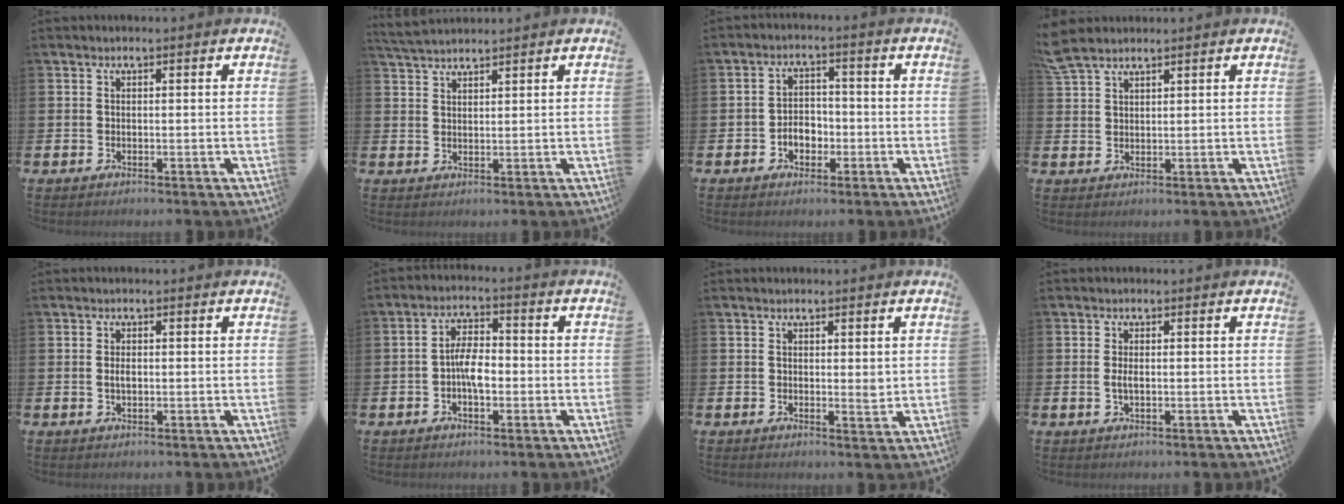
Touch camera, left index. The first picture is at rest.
{"total": 3.2, "force": [3.1, 0.4, 0.6], "torque": [-0.015, -0.011, 0.058]}
{"total": 3.5, "force": [-1.2, 2.6, 2.0], "torque": [-0.027, 0.000, -0.030]}
{"total": 3.6, "force": [3.2, 1.3, 0.9], "torque": [-0.014, -0.009, 0.057]}
{"total": 1.2, "force": [0.2, 0.6, 1.0], "torque": [-0.015, 0.002, 0.001]}
{"total": 4.2, "force": [-1.1, 2.0, 3.5], "torque": [-0.050, 0.005, -0.023]}
{"total": 1.4, "force": [0.7, 0.6, 1.0], "torque": [-0.001, -0.009, 0.007]}
{"total": 1.5, "force": [0.0, 0.6, 1.4], "torque": [-0.022, 0.000, -0.001]}